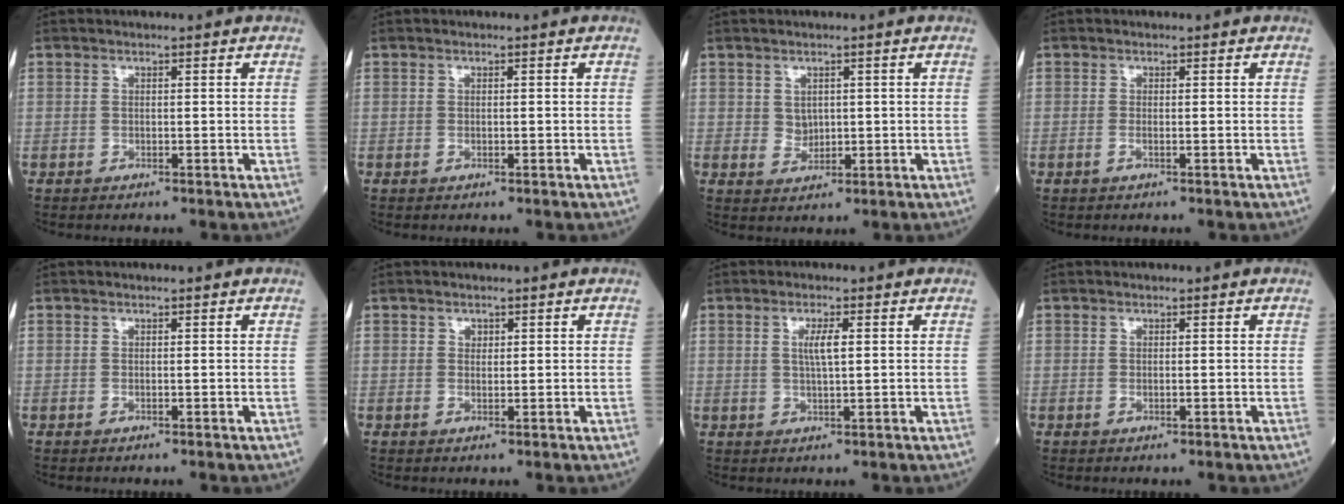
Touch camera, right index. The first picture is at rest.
{"total": 0.0}
{"total": 2.0, "force": [0.4, 1.5, 1.3], "torque": [-0.024, -0.001, 0.013]}
{"total": 0.6, "force": [-0.3, -0.3, 0.5], "torque": [-0.013, -0.002, -0.005]}
{"total": 0.0}
{"total": 0.9, "force": [0.4, 0.7, 0.3], "torque": [0.000, -0.002, 0.006]}
{"total": 3.0, "force": [0.7, 0.4, 2.9], "torque": [-0.058, -0.001, 0.013]}
{"total": 0.6, "force": [-0.1, -0.2, 0.5], "torque": [-0.011, -0.003, 0.000]}